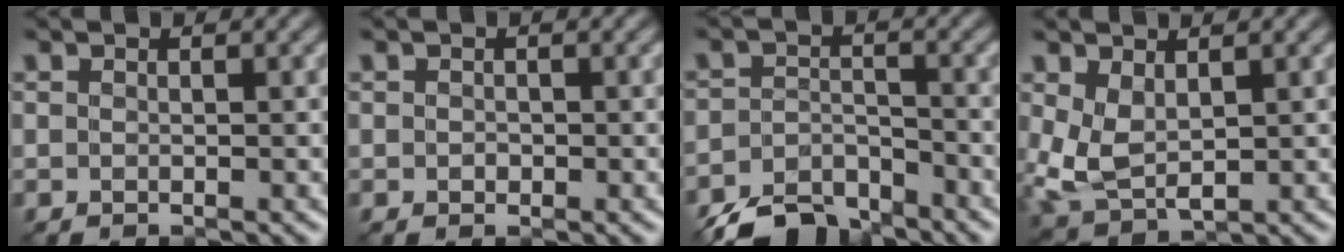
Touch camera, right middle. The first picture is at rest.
{"total": 0.6, "force": [-0.1, 0.5, 0.3], "torque": [-0.004, -0.005, -0.003]}
{"total": 6.1, "force": [-5.2, 2.3, 2.1], "torque": [-0.037, -0.010, -0.098]}
{"total": 4.2, "force": [0.6, 2.7, 3.2], "torque": [-0.089, -0.009, 0.021]}